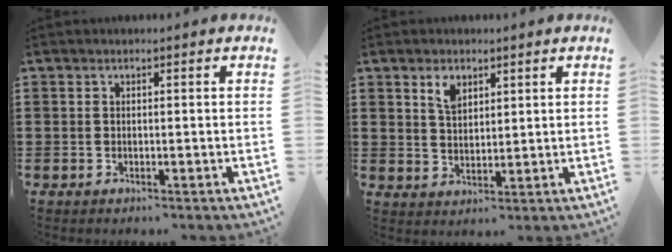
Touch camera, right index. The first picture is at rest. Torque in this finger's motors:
{"motor_torque": [0.34, -0.21, 0.08, 0.08]}